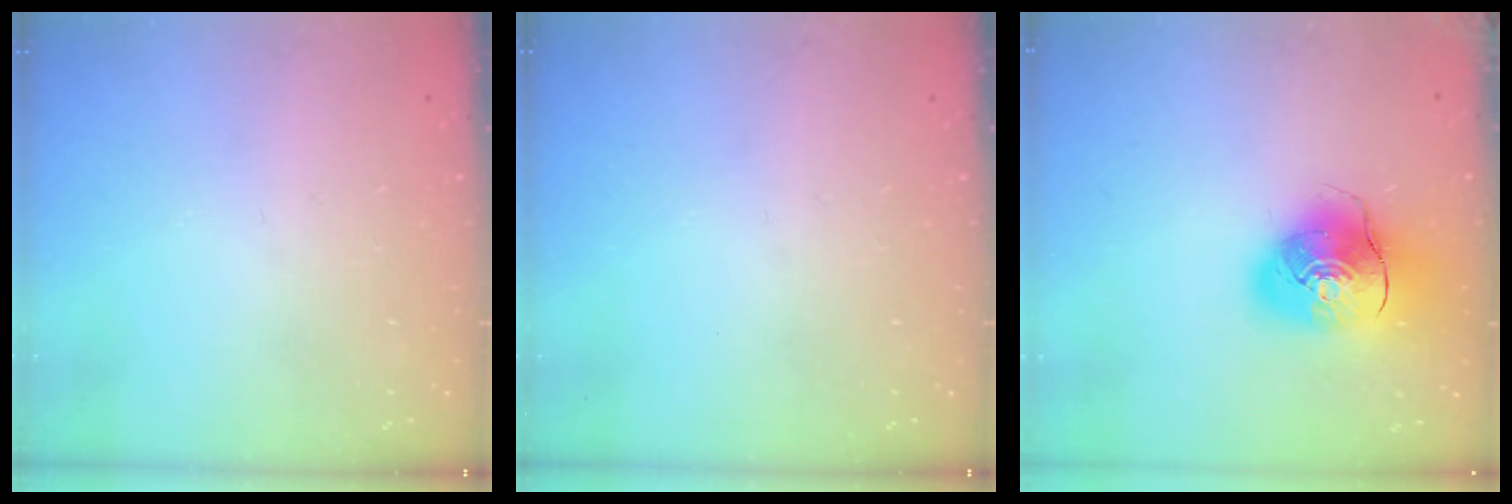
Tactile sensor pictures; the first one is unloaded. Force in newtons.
{"total": 0.0}
{"total": 13.0, "press": 12.8, "slide": 2.4}